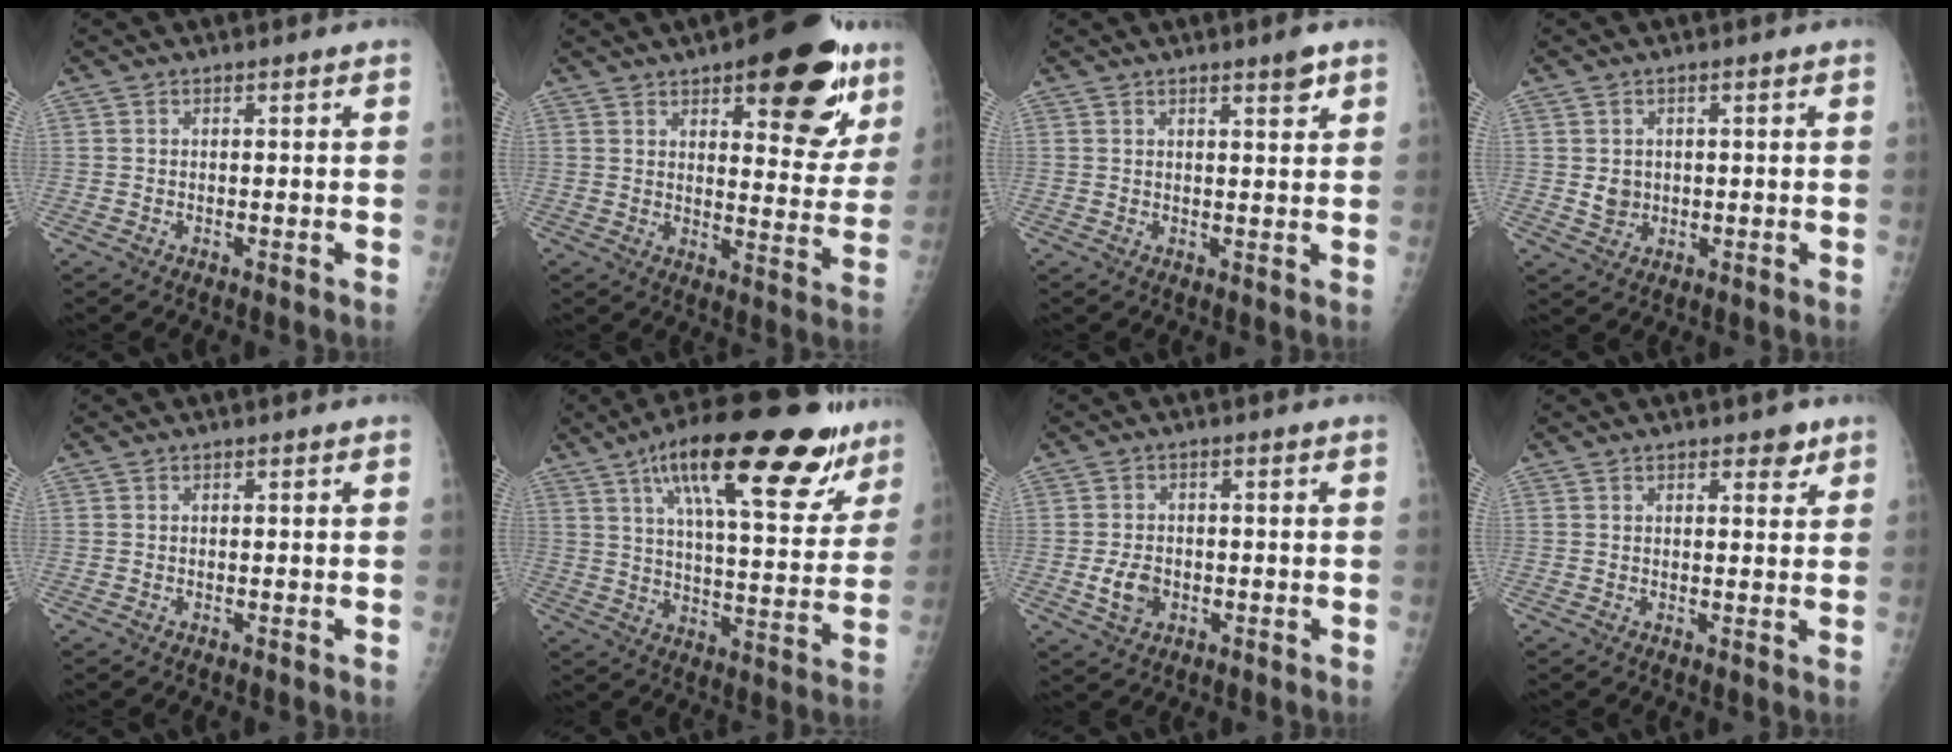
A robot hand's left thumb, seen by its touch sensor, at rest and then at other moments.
{"total": 19.9, "force": [10.7, 7.9, 14.8], "torque": [-0.141, -0.043, 0.143]}
{"total": 2.9, "force": [1.9, 0.5, 2.1], "torque": [-0.025, -0.012, 0.026]}
{"total": 2.9, "force": [0.2, 2.6, 1.3], "torque": [-0.010, -0.001, 0.011]}
{"total": 0.0}
{"total": 25.9, "force": [15.3, 8.4, 19.2], "torque": [-0.249, -0.029, 0.229]}
{"total": 4.7, "force": [-1.2, 3.4, 2.9], "torque": [-0.045, 0.003, -0.017]}
{"total": 3.0, "force": [2.0, 1.4, 1.7], "torque": [-0.004, -0.009, 0.024]}